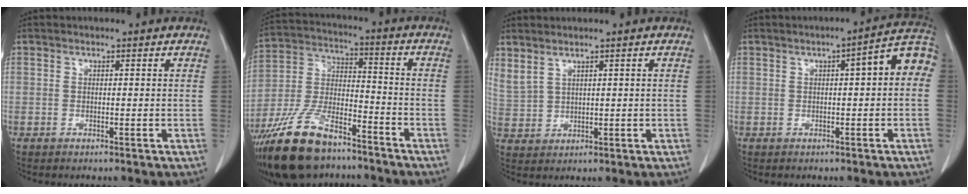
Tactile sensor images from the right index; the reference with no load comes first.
{"total": 15.5, "force": [-11.4, 5.8, 8.8], "torque": [-0.188, 0.002, -0.211]}
{"total": 5.4, "force": [3.6, 2.5, 3.2], "torque": [-0.083, 0.005, 0.093]}
{"total": 6.8, "force": [1.0, 1.2, 6.6], "torque": [-0.081, 0.029, 0.005]}